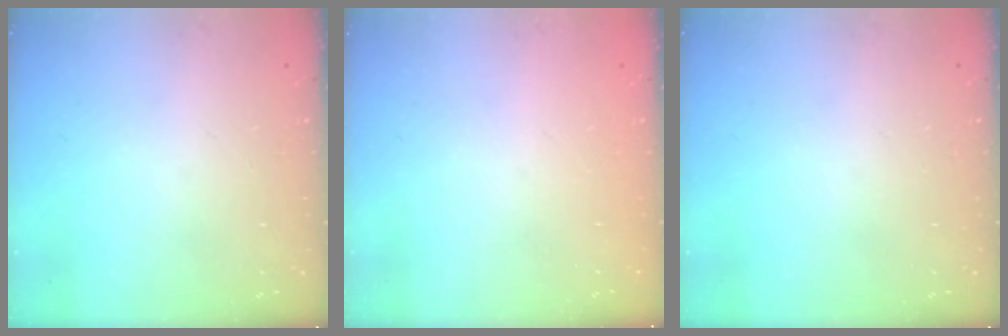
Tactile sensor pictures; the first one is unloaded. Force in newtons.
{"total": 0.0}
{"total": 0.0}